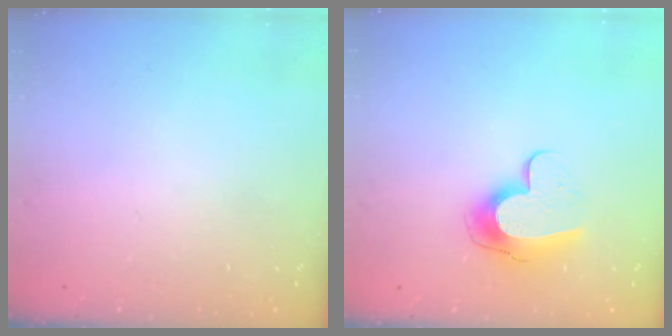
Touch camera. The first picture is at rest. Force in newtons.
{"total": 10.9, "press": 10.9, "slide": 1.1}